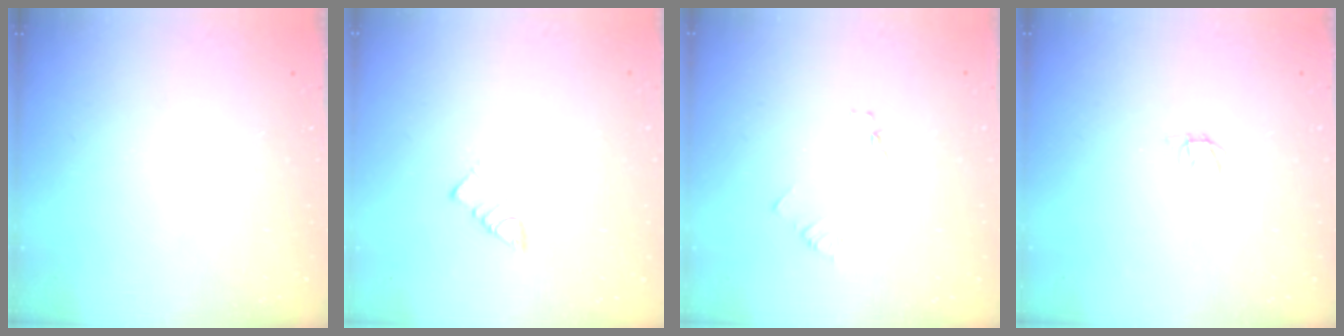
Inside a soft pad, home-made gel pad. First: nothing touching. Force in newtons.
{"total": 2.7, "press": 2.6, "slide": 0.5}
{"total": 1.8, "press": 1.8, "slide": 0.2}
{"total": 1.8, "press": 1.8, "slide": 0.1}